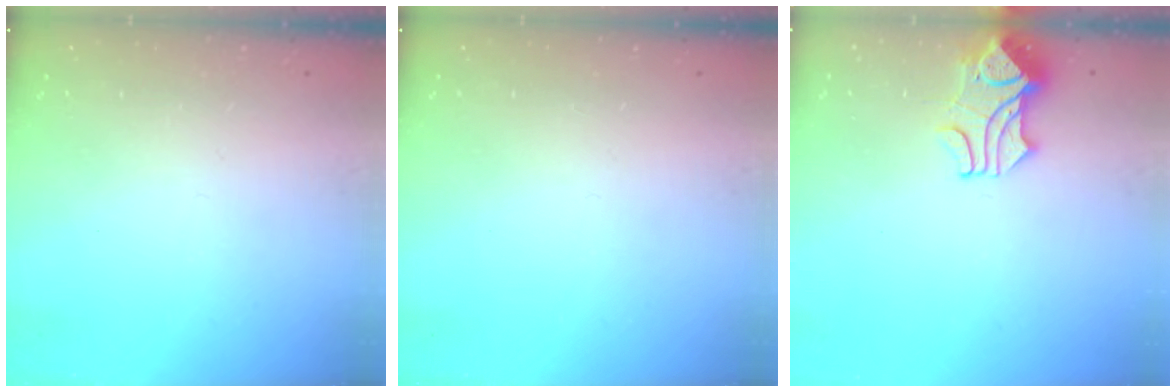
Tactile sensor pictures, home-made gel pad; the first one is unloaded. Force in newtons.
{"total": 0.0}
{"total": 1.6, "press": 1.2, "slide": 1.0}